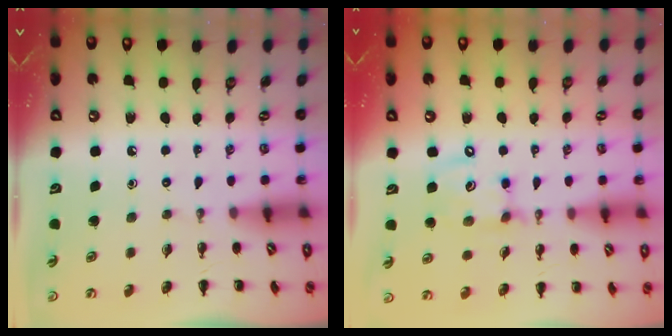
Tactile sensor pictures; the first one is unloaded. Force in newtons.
{"total": 12.1, "press": 11.8, "slide": 2.6}